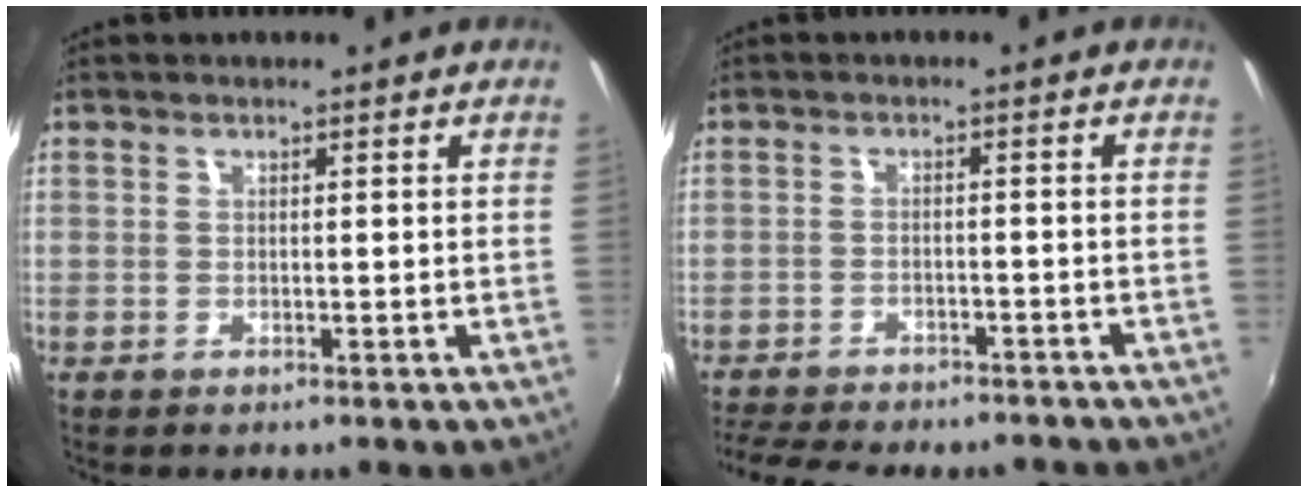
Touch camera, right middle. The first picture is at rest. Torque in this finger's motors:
{"motor_torque": [1.07, -1.07, 0.39, 0.14]}